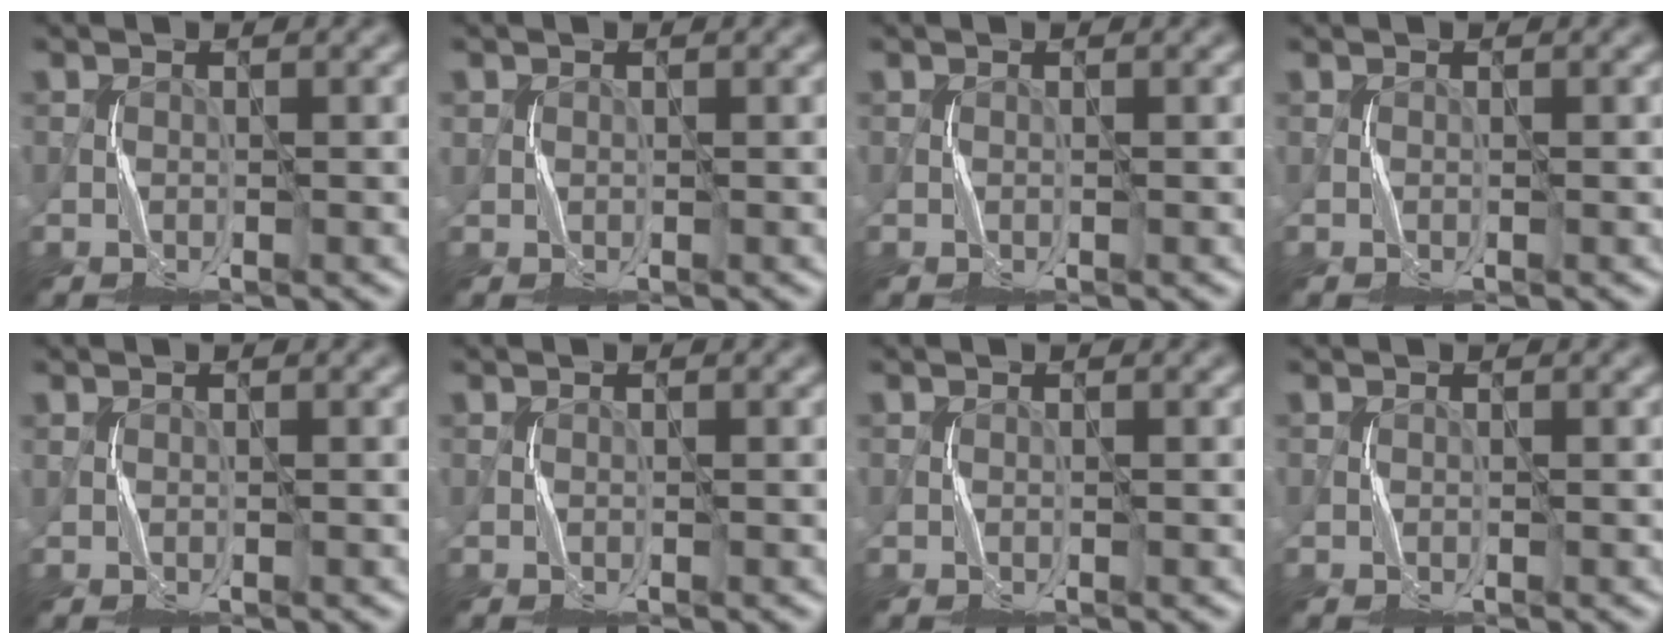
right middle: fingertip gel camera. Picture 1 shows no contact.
{"total": 0.5, "force": [0.1, 0.5, -0.1], "torque": [-0.001, -0.001, 0.004]}
{"total": 0.0}
{"total": 0.0}
{"total": 0.0}
{"total": 0.0}
{"total": 0.0}
{"total": 0.0}